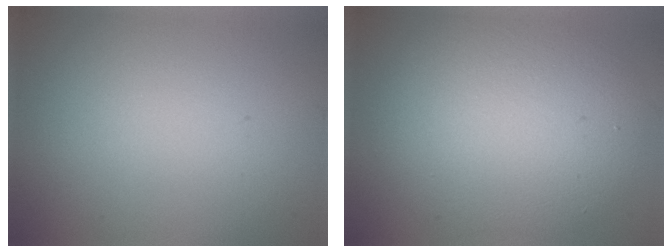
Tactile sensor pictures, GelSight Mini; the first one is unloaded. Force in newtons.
{"total": 7.8, "press": 7.7, "slide": 0.9}